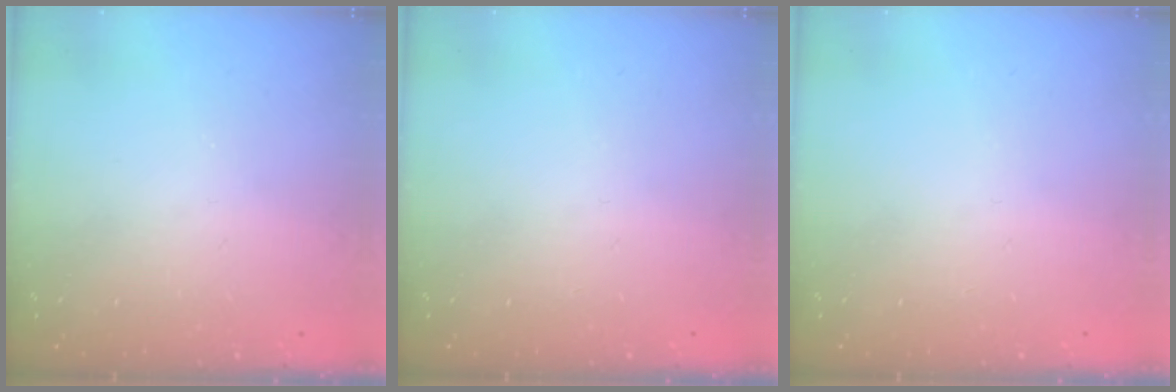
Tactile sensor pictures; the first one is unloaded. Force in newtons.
{"total": 0.0}
{"total": 0.0}